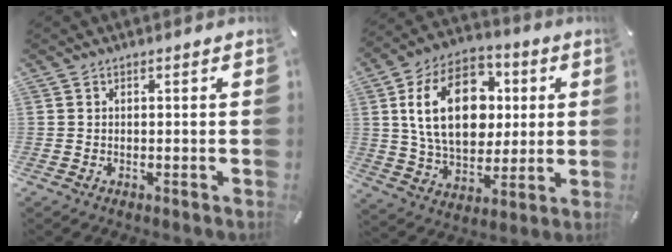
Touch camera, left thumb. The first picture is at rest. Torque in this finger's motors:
{"motor_torque": [2.51, 2.50, 1.86, -0.91, 0.53]}